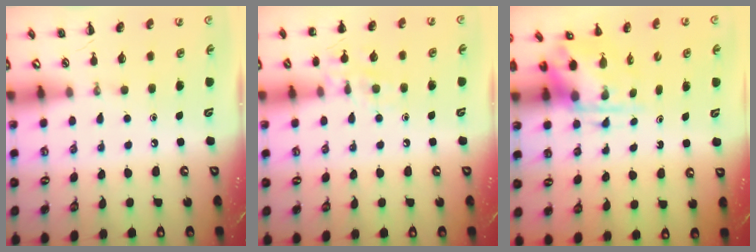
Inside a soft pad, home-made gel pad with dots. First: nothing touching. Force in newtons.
{"total": 9.2, "press": 9.1, "slide": 1.7}
{"total": 3.9, "press": 3.9, "slide": 0.6}